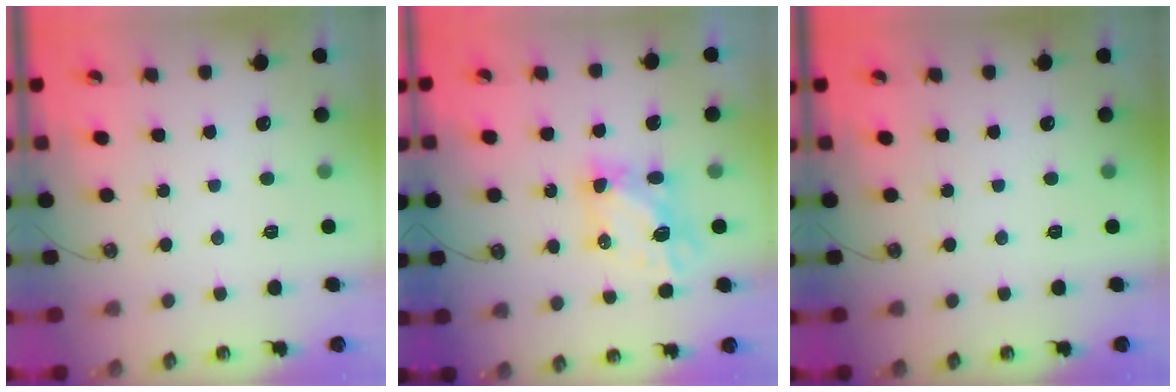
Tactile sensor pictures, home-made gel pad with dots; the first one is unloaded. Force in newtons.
{"total": 5.6, "press": 5.6, "slide": 0.1}
{"total": 0.0}